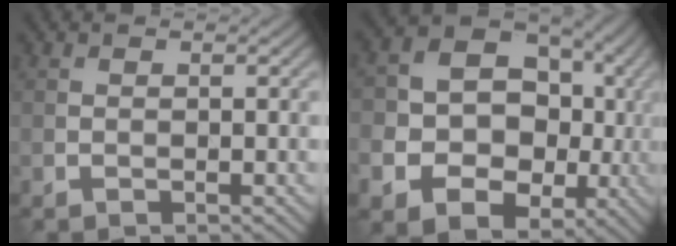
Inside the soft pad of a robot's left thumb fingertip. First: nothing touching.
{"total": 16.9, "force": [-3.2, 14.4, 8.3], "torque": [-0.180, -0.022, -0.056]}